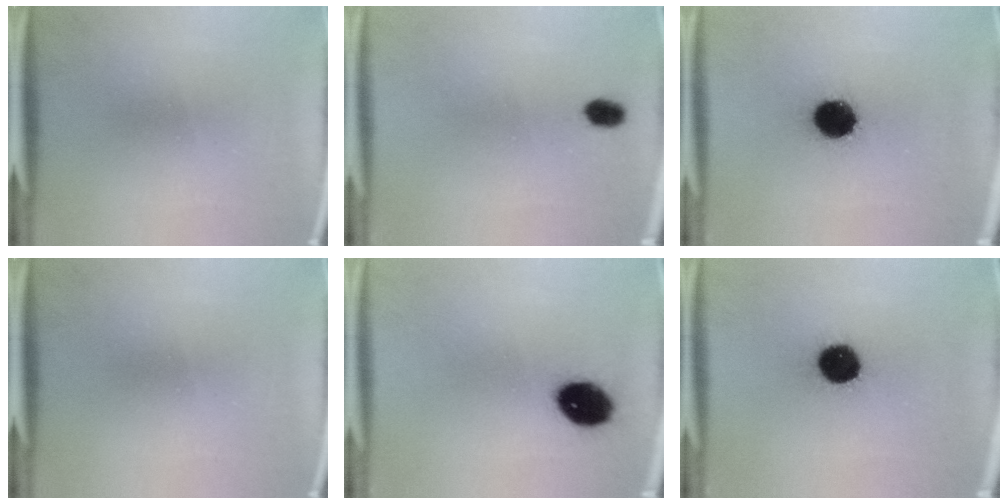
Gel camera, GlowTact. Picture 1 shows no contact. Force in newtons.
{"total": 2.7}
{"total": 12.4}
{"total": 0.0}
{"total": 10.8}
{"total": 12.5}